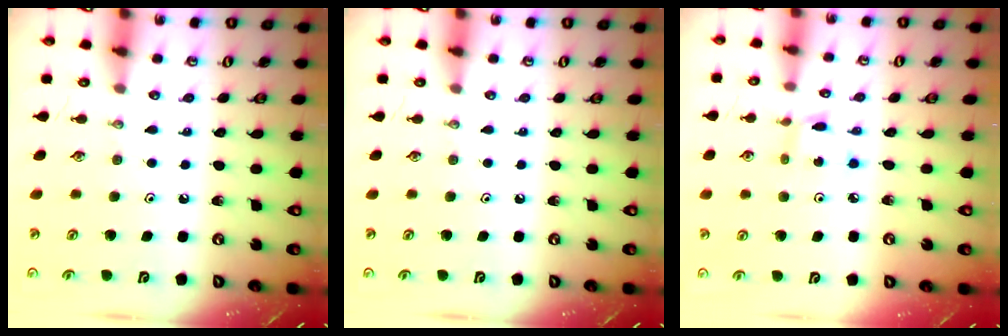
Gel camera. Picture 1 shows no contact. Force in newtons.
{"total": 0.0}
{"total": 1.8, "press": 1.8, "slide": 0.3}